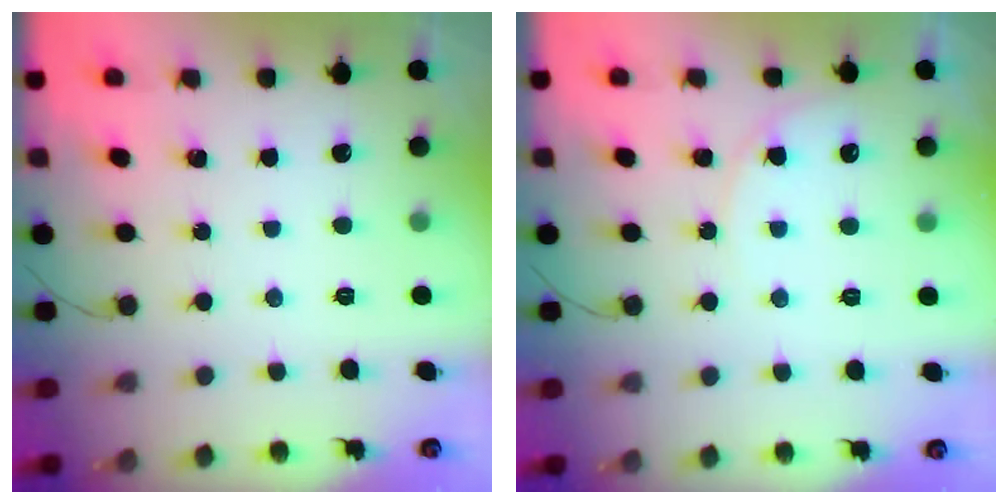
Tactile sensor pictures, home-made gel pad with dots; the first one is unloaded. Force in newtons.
{"total": 6.2, "press": 6.2, "slide": 0.2}